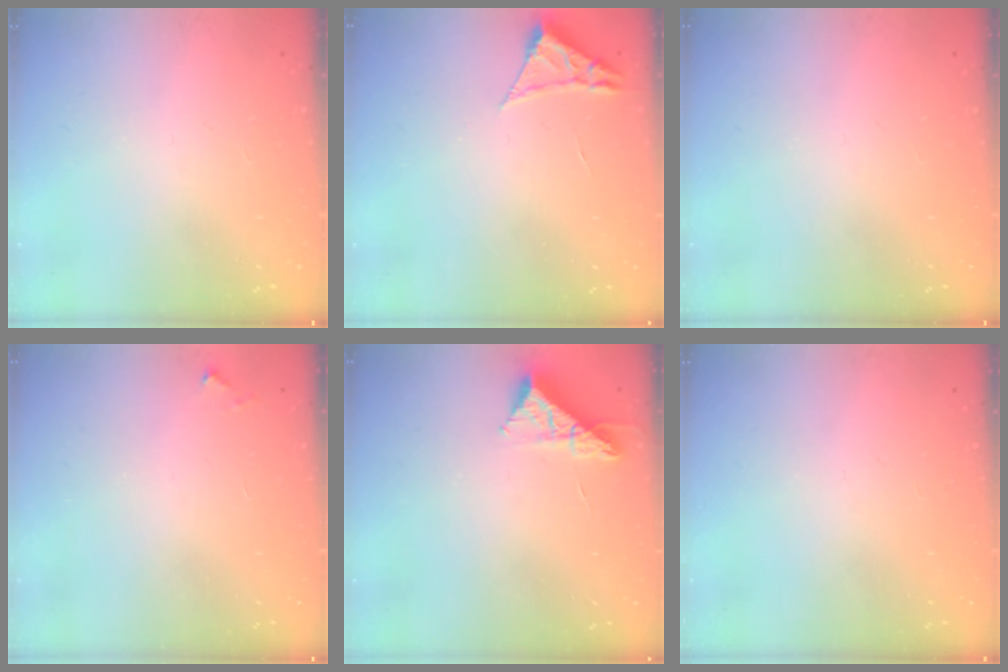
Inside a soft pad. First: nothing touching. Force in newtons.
{"total": 2.3, "press": 2.3, "slide": 0.4}
{"total": 0.0}
{"total": 4.2, "press": 4.2, "slide": 0.1}
{"total": 8.9, "press": 8.9, "slide": 0.3}
{"total": 0.0}